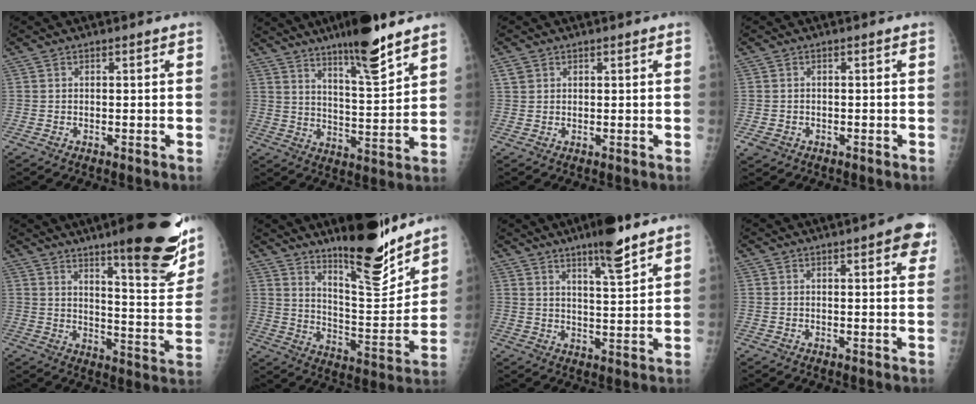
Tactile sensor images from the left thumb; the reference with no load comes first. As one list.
[{"total": 13.1, "force": [9.5, 1.8, 8.7], "torque": [-0.127, -0.065, 0.156]}, {"total": 1.8, "force": [1.1, 1.3, 0.6], "torque": [-0.002, -0.002, 0.018]}, {"total": 1.7, "force": [-0.8, 1.5, 0.5], "torque": [-0.010, 0.003, -0.009]}, {"total": 22.7, "force": [14.8, 4.0, 16.7], "torque": [-0.203, -0.078, 0.209]}, {"total": 17.5, "force": [13.6, 3.8, 10.3], "torque": [-0.114, -0.109, 0.222]}, {"total": 9.1, "force": [6.4, 1.2, 6.3], "torque": [-0.090, -0.039, 0.102]}, {"total": 6.9, "force": [3.5, 1.6, 5.7], "torque": [-0.055, -0.007, 0.038]}]